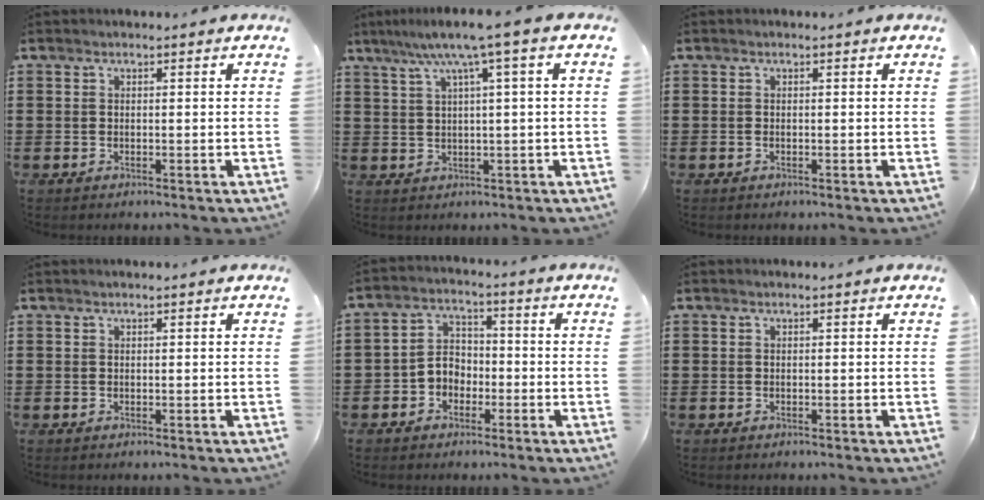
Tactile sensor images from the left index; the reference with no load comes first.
{"total": 5.7, "force": [2.1, -0.4, 5.3], "torque": [-0.109, -0.001, 0.030]}
{"total": 0.0}
{"total": 0.0}
{"total": 4.1, "force": [-2.4, 3.0, 1.2], "torque": [-0.032, 0.010, -0.053]}
{"total": 0.0}